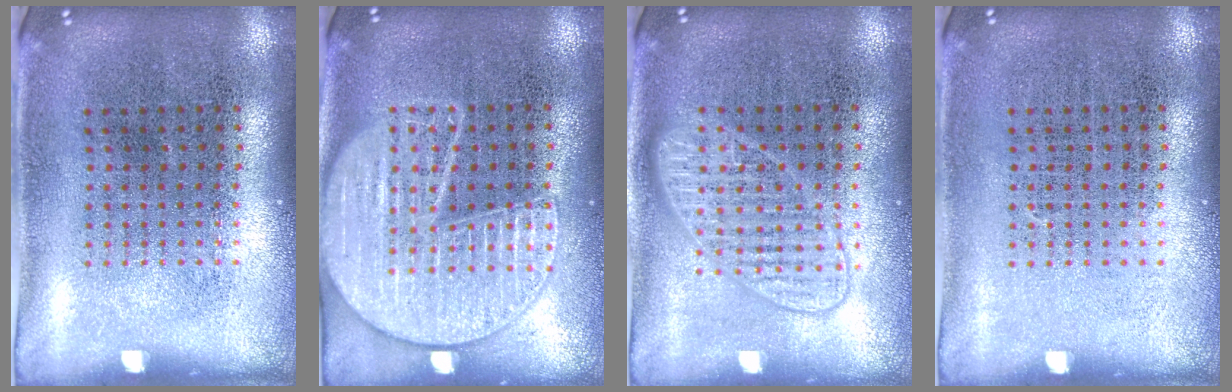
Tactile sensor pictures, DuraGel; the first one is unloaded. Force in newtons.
{"total": 2.3, "press": 2.3, "slide": 0.3}
{"total": 2.7, "press": 2.7, "slide": 0.4}
{"total": 0.0}